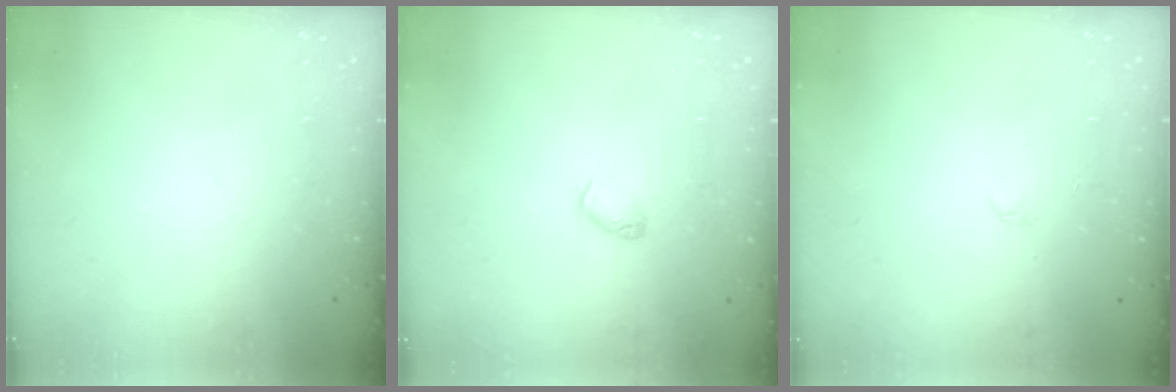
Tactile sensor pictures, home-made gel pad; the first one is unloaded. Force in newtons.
{"total": 3.3, "press": 3.2, "slide": 0.6}
{"total": 2.1, "press": 2.0, "slide": 0.3}